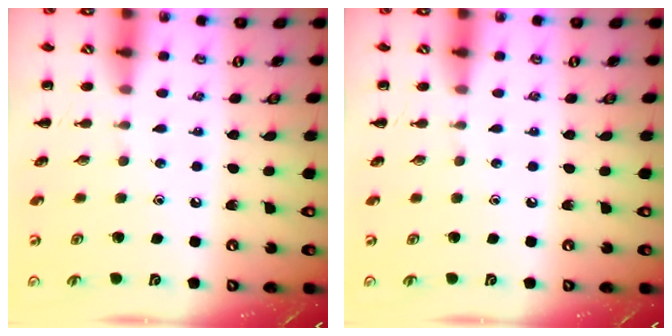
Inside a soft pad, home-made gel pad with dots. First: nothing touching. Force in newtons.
{"total": 0.0}